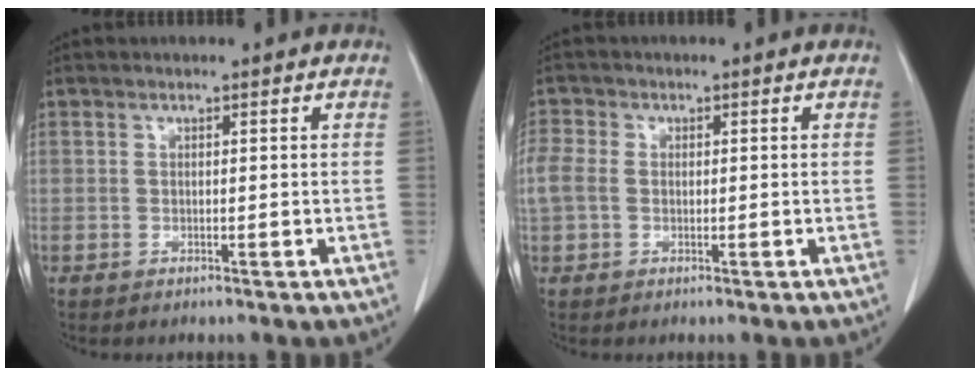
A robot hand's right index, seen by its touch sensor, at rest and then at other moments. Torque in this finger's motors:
{"motor_torque": [0.22, 0.14, 0.12, 0.04]}